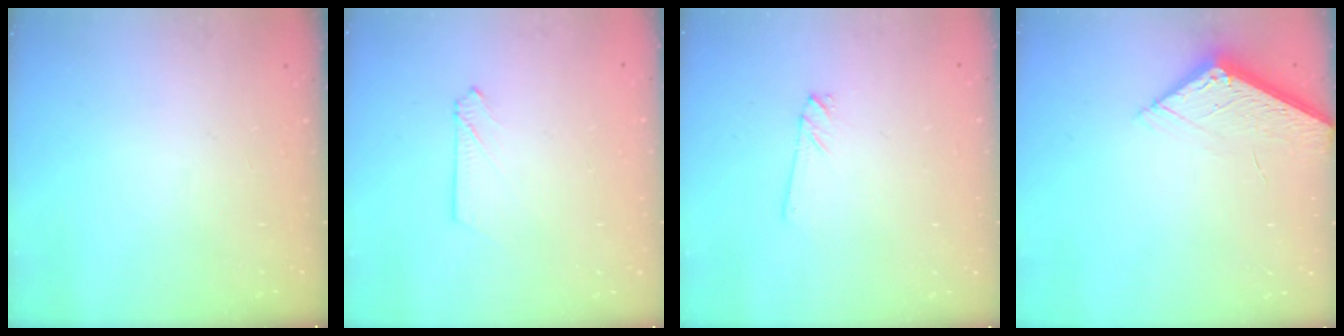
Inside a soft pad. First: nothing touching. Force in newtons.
{"total": 2.2, "press": 2.2, "slide": 0.2}
{"total": 0.8, "press": 0.8, "slide": 0.1}
{"total": 6.0, "press": 6.0, "slide": 0.6}